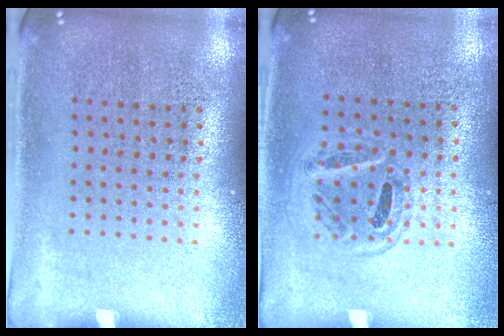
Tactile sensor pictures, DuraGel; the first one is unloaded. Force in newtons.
{"total": 1.1, "press": 1.0, "slide": 0.4}